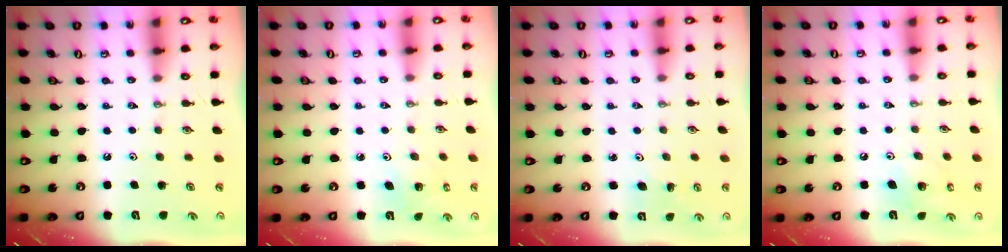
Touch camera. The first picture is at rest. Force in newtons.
{"total": 4.1, "press": 4.1, "slide": 0.2}
{"total": 4.7, "press": 4.7, "slide": 0.4}
{"total": 9.4, "press": 9.2, "slide": 1.8}